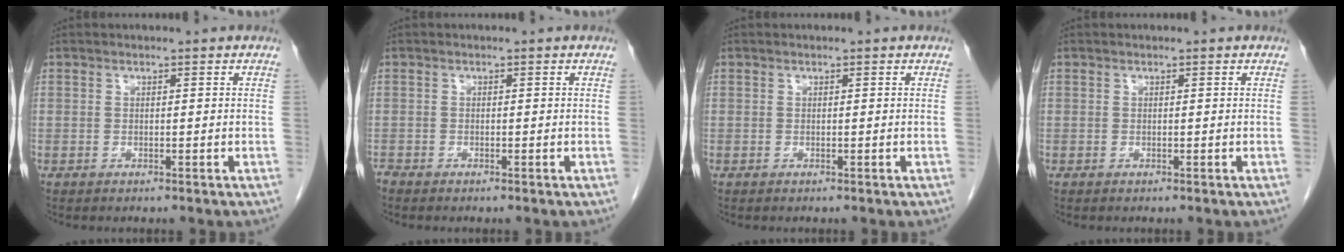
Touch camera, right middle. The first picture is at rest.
{"total": 0.6, "force": [-0.6, 0.0, 0.0], "torque": [-0.005, -0.003, -0.015]}
{"total": 0.0}
{"total": 0.0}